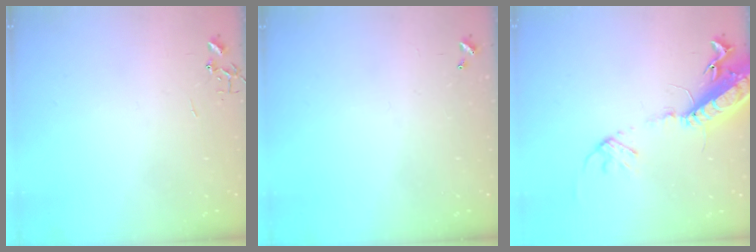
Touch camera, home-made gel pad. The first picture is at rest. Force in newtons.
{"total": 0.0}
{"total": 17.4, "press": 16.9, "slide": 4.1}